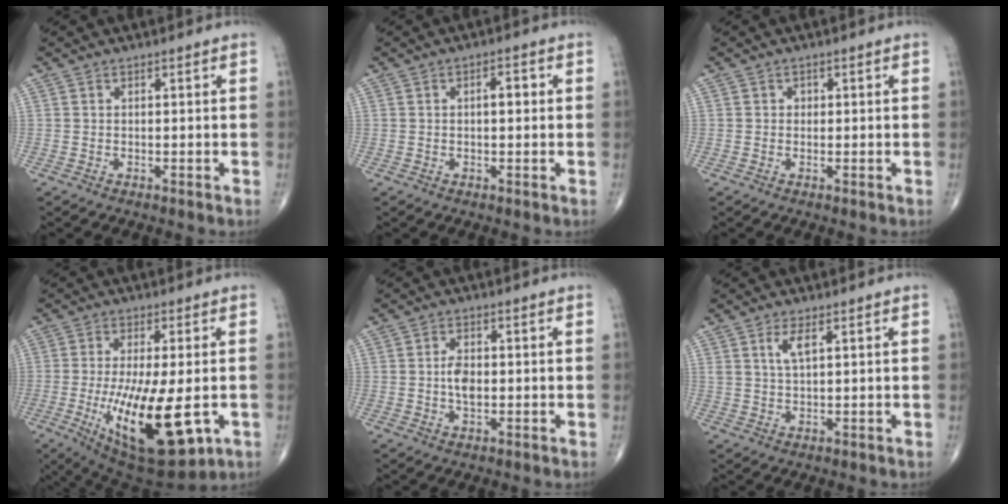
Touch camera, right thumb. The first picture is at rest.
{"total": 2.8, "force": [0.3, 1.2, 2.5], "torque": [-0.036, 0.007, 0.003]}
{"total": 0.8, "force": [0.1, 0.8, 0.3], "torque": [0.004, 0.002, -0.001]}
{"total": 19.0, "force": [-4.3, 6.6, 17.3], "torque": [-0.302, -0.028, -0.047]}
{"total": 3.9, "force": [-0.1, 2.2, 3.3], "torque": [-0.057, 0.001, -0.004]}
{"total": 3.4, "force": [1.5, 1.0, 2.8], "torque": [-0.060, -0.005, 0.034]}